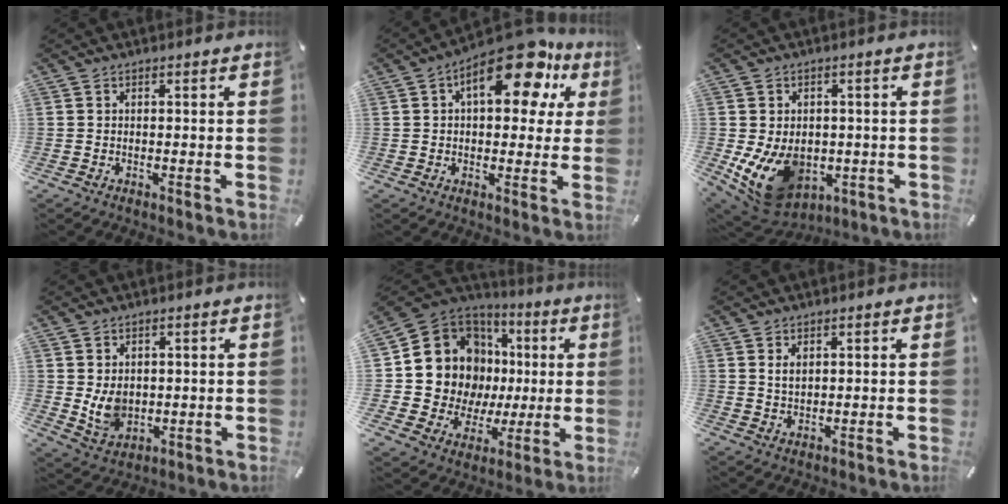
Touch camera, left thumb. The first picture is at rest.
{"total": 16.7, "force": [8.2, 7.7, 12.4], "torque": [-0.171, -0.037, 0.131]}
{"total": 12.6, "force": [-3.3, 9.6, 7.5], "torque": [-0.147, 0.002, -0.054]}
{"total": 6.5, "force": [0.8, 5.4, 3.5], "torque": [-0.072, -0.009, 0.011]}
{"total": 15.4, "force": [2.3, 14.1, 5.8], "torque": [-0.104, -0.043, 0.065]}
{"total": 2.2, "force": [1.0, 1.4, 1.4], "torque": [-0.031, 0.002, 0.018]}